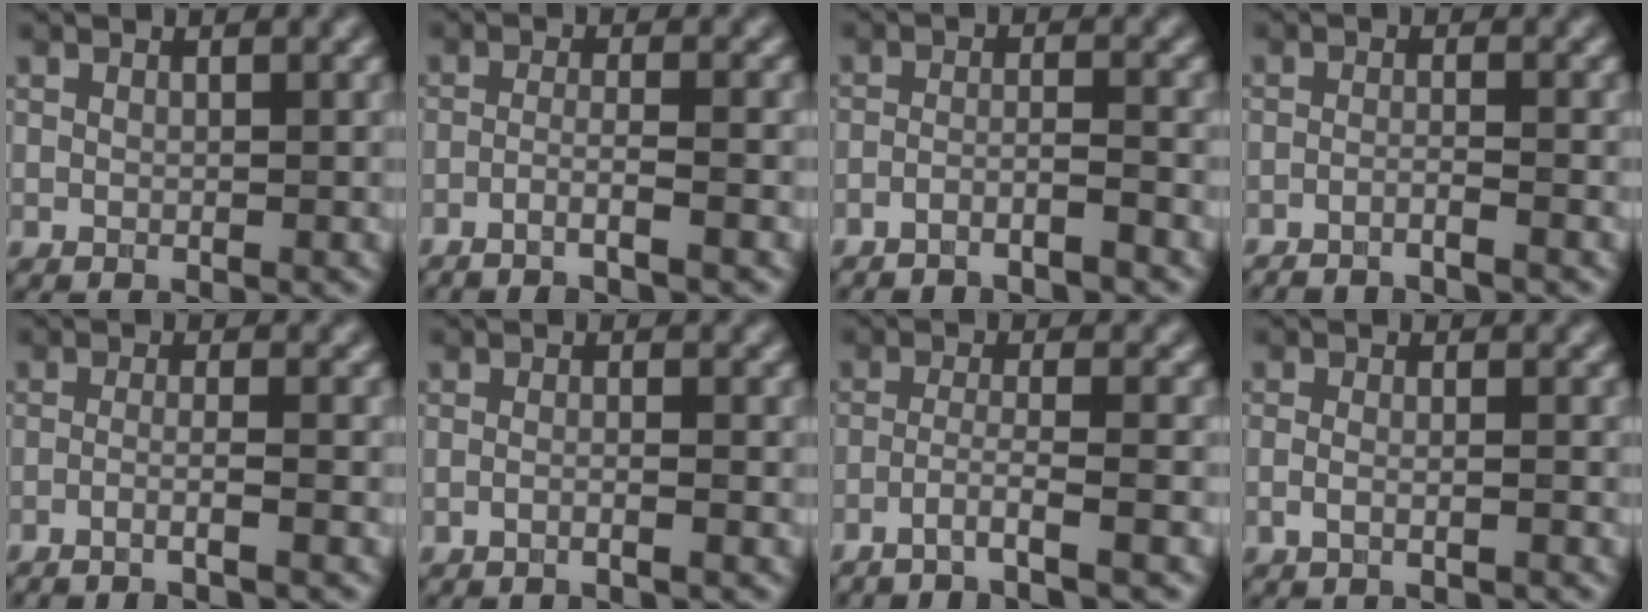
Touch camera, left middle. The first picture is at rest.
{"total": 2.8, "force": [-1.7, 0.3, 2.1], "torque": [-0.026, 0.002, -0.050]}
{"total": 2.4, "force": [-2.0, 0.2, 1.3], "torque": [-0.016, -0.001, -0.045]}
{"total": 2.1, "force": [-1.7, 0.3, 1.2], "torque": [-0.013, -0.010, -0.042]}
{"total": 2.5, "force": [-1.4, 0.4, 2.0], "torque": [-0.021, -0.001, -0.041]}
{"total": 1.2, "force": [-0.7, 0.3, 0.9], "torque": [-0.011, -0.003, -0.020]}
{"total": 3.3, "force": [-2.1, 0.2, 2.5], "torque": [-0.037, 0.001, -0.056]}
{"total": 1.4, "force": [-0.8, 0.4, 1.1], "torque": [-0.018, -0.002, -0.020]}